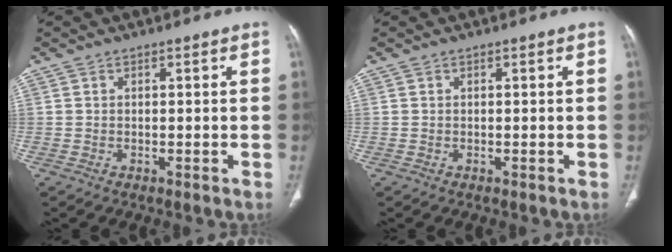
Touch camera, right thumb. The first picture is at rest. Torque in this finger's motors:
{"motor_torque": [0.00, 0.00, 0.00, 0.00, 0.02]}